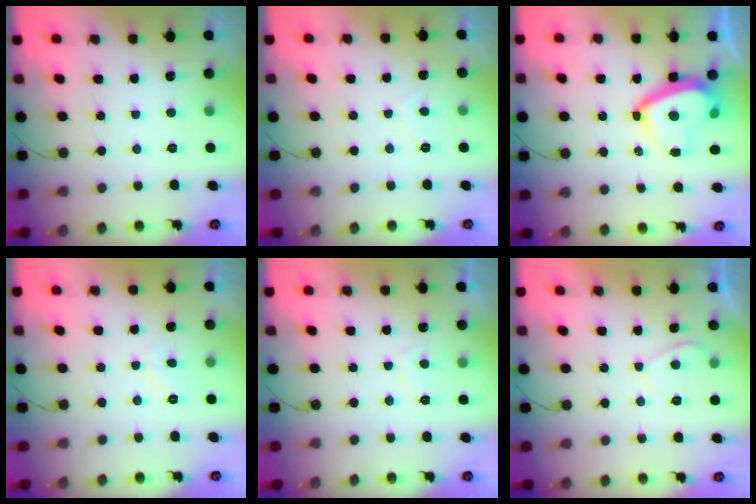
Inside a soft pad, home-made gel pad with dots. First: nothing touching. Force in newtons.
{"total": 1.1, "press": 0.9, "slide": 0.6}
{"total": 11.9, "press": 11.8, "slide": 0.9}
{"total": 1.8, "press": 1.6, "slide": 0.6}
{"total": 2.5, "press": 2.3, "slide": 0.9}
{"total": 2.3, "press": 2.2, "slide": 0.4}